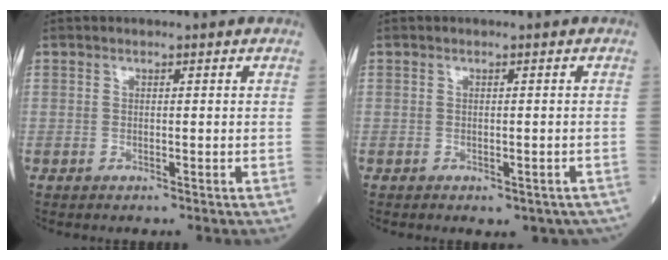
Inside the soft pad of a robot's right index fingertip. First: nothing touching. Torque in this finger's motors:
{"motor_torque": [0.38, -0.43, -0.03, -0.01]}